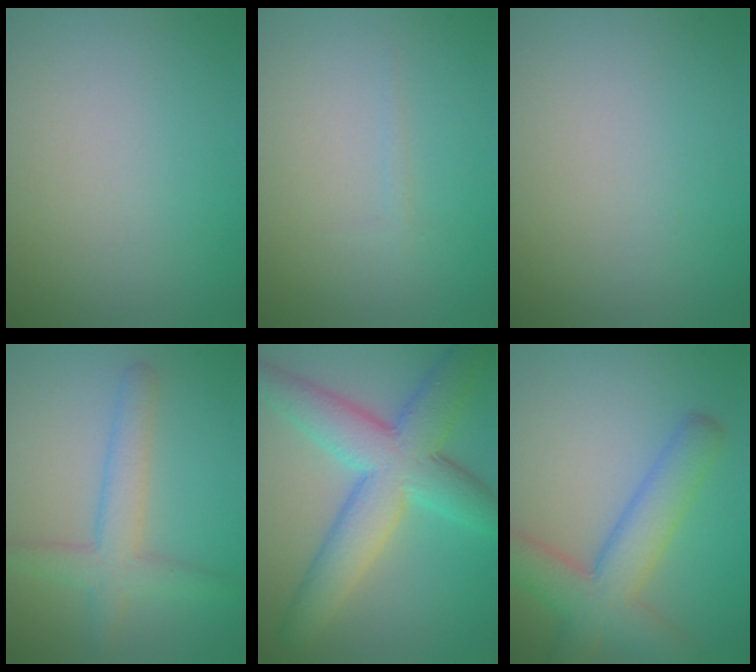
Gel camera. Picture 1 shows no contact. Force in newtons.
{"total": 0.6, "press": 0.5, "slide": 0.1}
{"total": 0.0}
{"total": 3.7, "press": 3.7, "slide": 0.1}
{"total": 8.7, "press": 8.7, "slide": 0.2}
{"total": 6.5, "press": 6.4, "slide": 0.3}